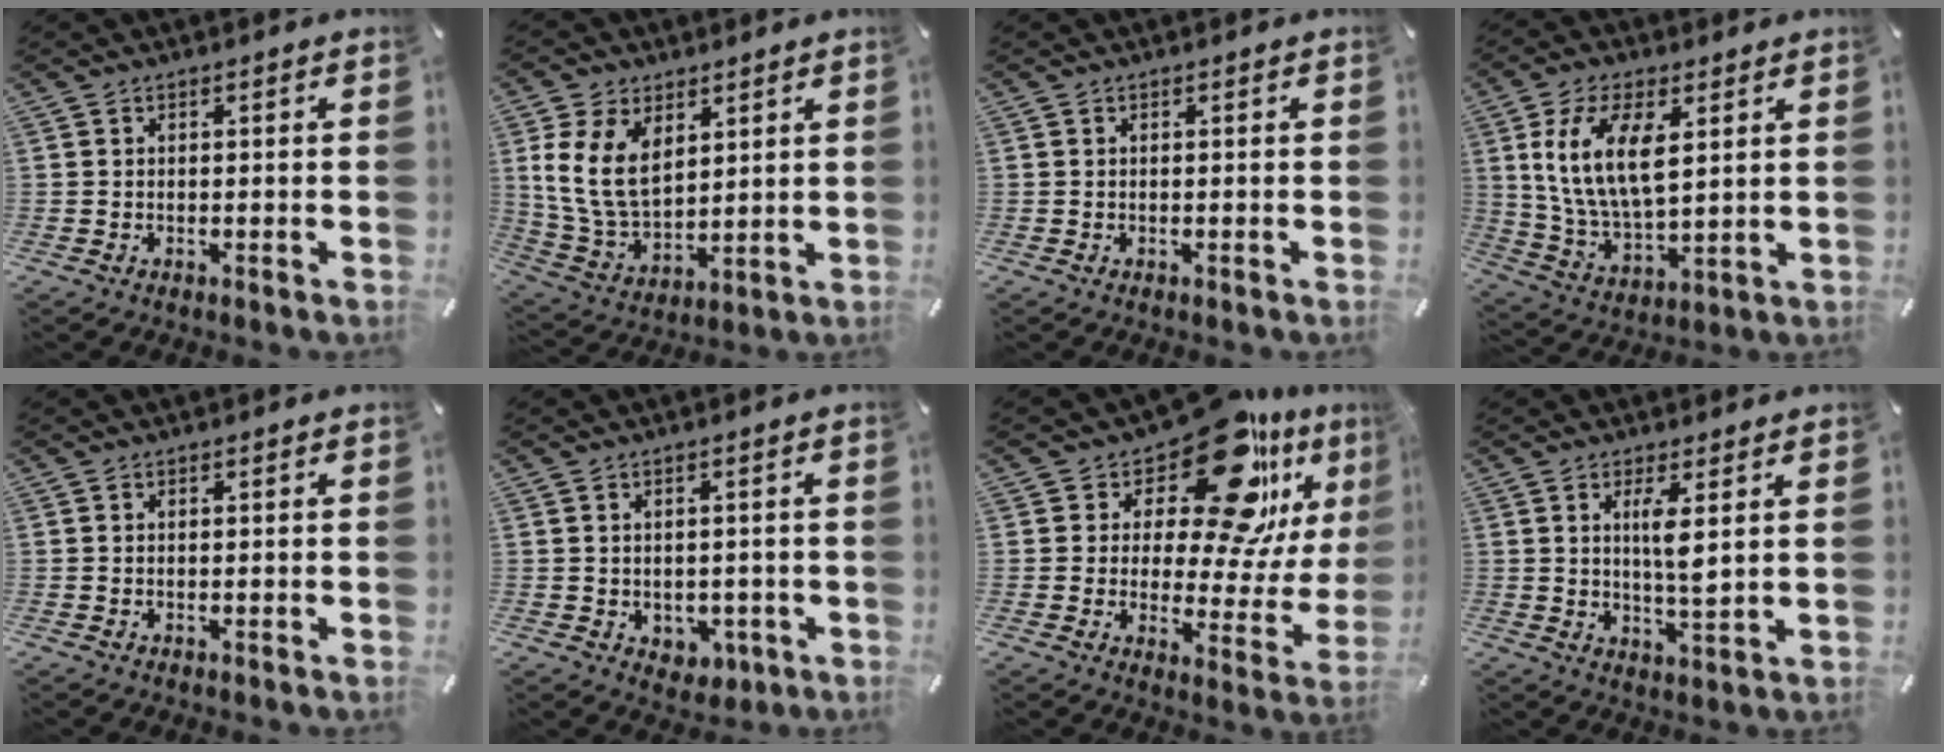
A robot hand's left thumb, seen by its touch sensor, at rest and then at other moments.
{"total": 12.8, "force": [4.4, 8.8, 8.1], "torque": [-0.189, -0.016, 0.079]}
{"total": 0.0}
{"total": 14.1, "force": [5.0, 7.5, 10.8], "torque": [-0.232, -0.006, 0.085]}
{"total": 0.0}
{"total": 3.3, "force": [-0.1, 3.1, 1.0], "torque": [-0.003, -0.001, -0.001]}
{"total": 20.2, "force": [14.0, 7.5, 12.4], "torque": [-0.175, -0.117, 0.234]}
{"total": 6.1, "force": [1.8, 1.4, 5.7], "torque": [-0.107, -0.011, 0.024]}